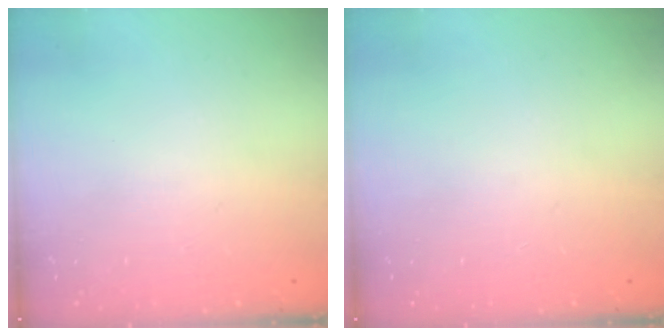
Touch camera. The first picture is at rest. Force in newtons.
{"total": 0.0}